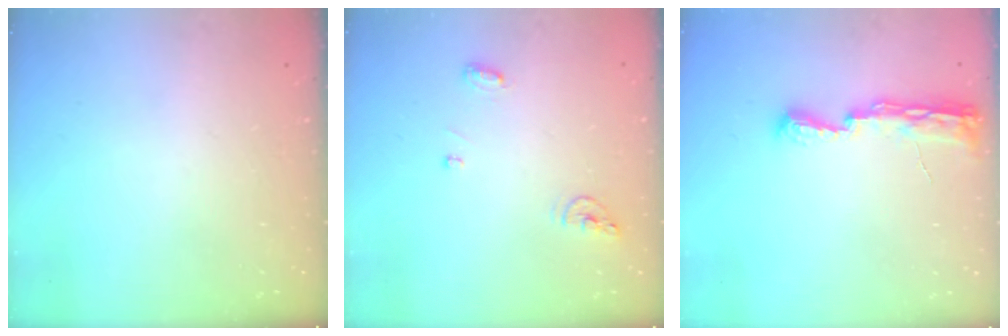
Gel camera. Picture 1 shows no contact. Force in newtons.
{"total": 6.5, "press": 6.5, "slide": 0.5}
{"total": 7.9, "press": 7.8, "slide": 0.8}